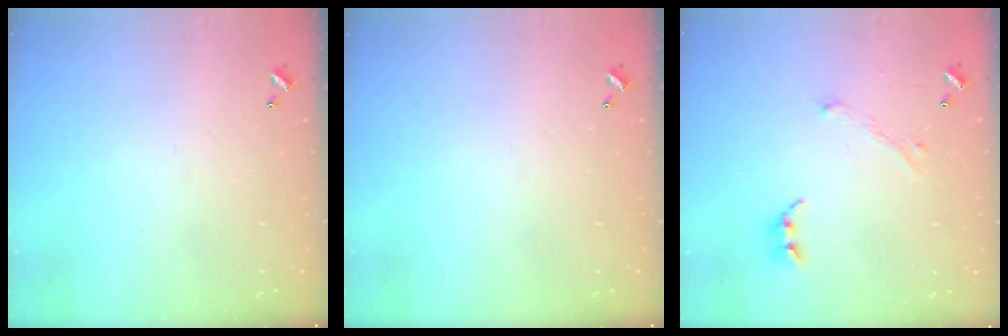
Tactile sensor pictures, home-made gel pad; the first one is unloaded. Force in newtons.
{"total": 0.0}
{"total": 2.3, "press": 2.2, "slide": 0.6}